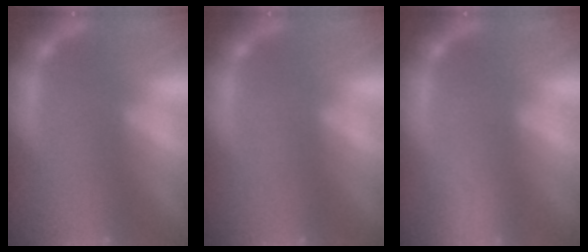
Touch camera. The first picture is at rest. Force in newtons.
{"total": 0.0}
{"total": 1.9}